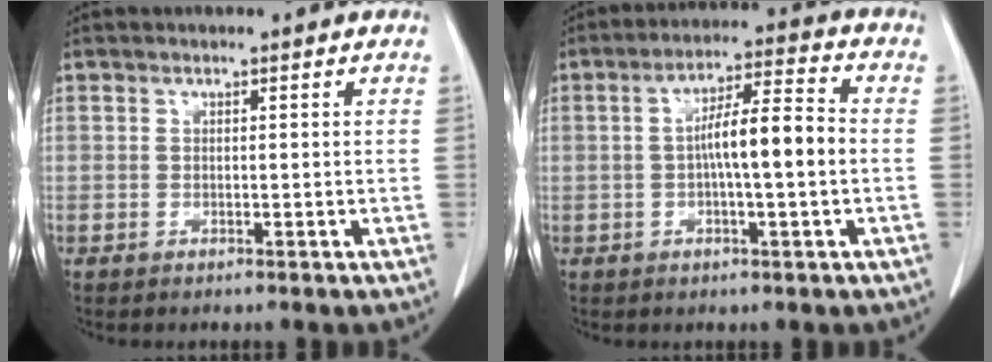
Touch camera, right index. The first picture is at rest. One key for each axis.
{"total": 9.0, "fx": -0.4, "fy": 1.0, "fz": 9.0, "tx": -0.154, "ty": 0.016, "tz": -0.014}